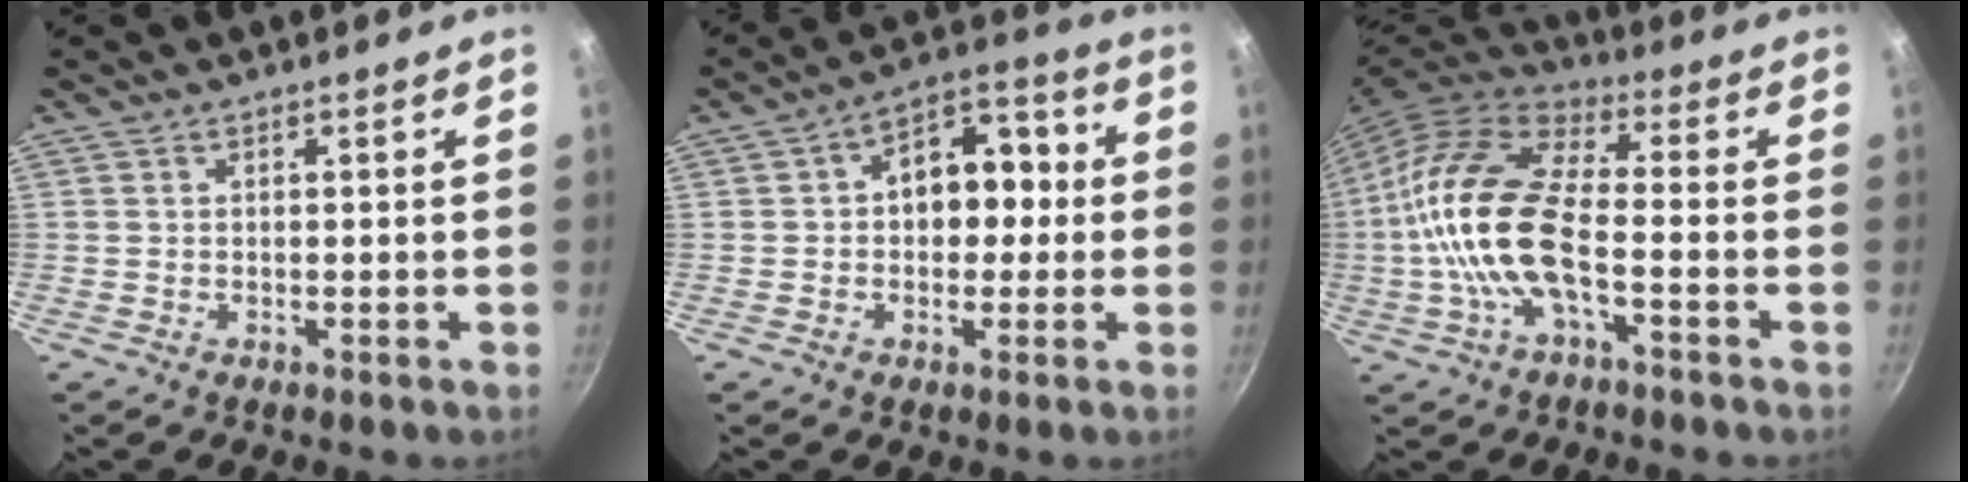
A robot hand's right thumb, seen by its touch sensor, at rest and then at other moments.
{"total": 11.5, "force": [0.8, 7.5, 8.7], "torque": [-0.087, 0.032, 0.003]}
{"total": 16.5, "force": [-2.7, 6.8, 14.8], "torque": [-0.315, 0.036, -0.057]}